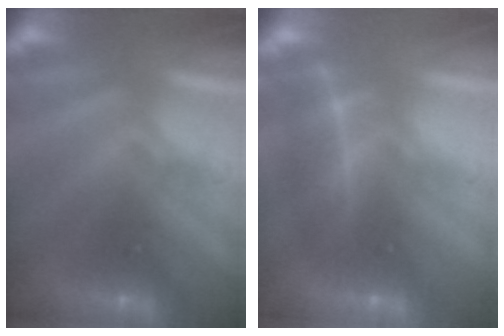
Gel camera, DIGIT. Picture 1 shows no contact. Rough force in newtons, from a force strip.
{"total": 1.9}